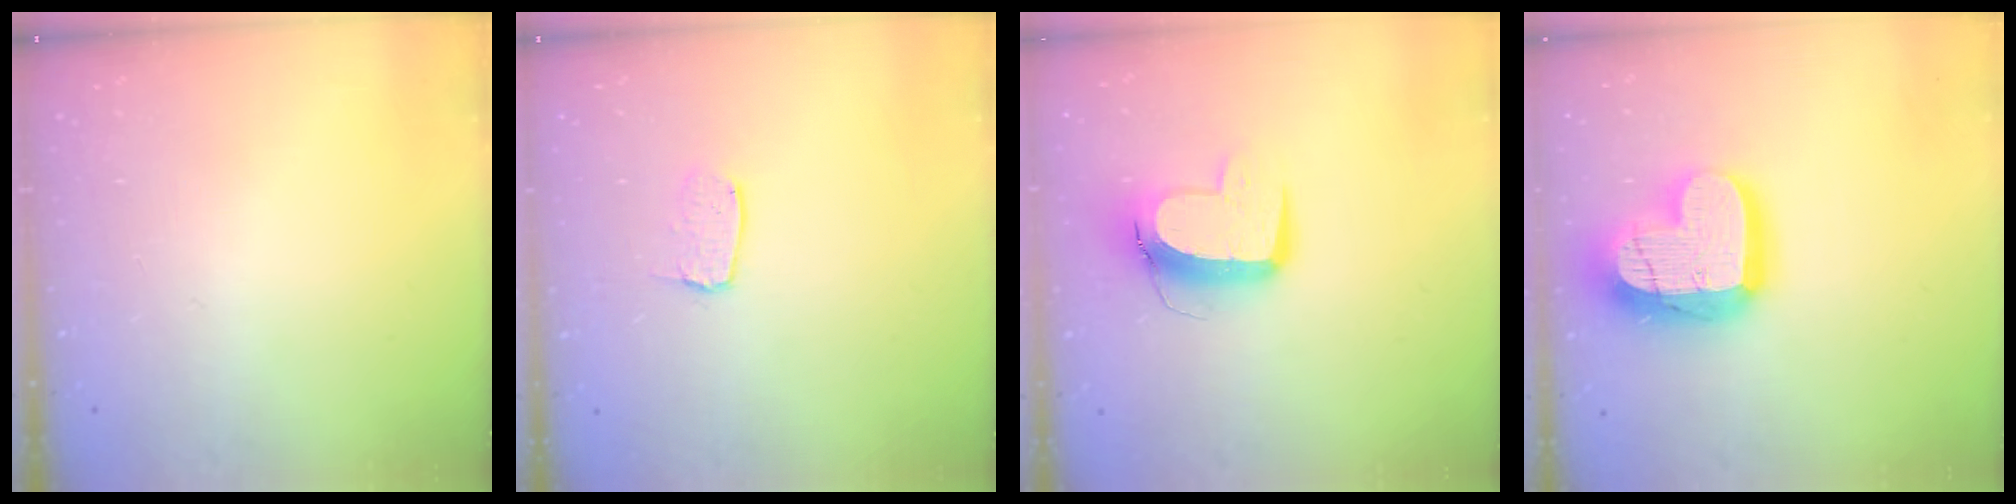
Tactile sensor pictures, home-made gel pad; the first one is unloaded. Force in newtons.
{"total": 4.5, "press": 4.4, "slide": 0.3}
{"total": 11.7, "press": 11.6, "slide": 1.2}
{"total": 19.8, "press": 19.8, "slide": 1.5}